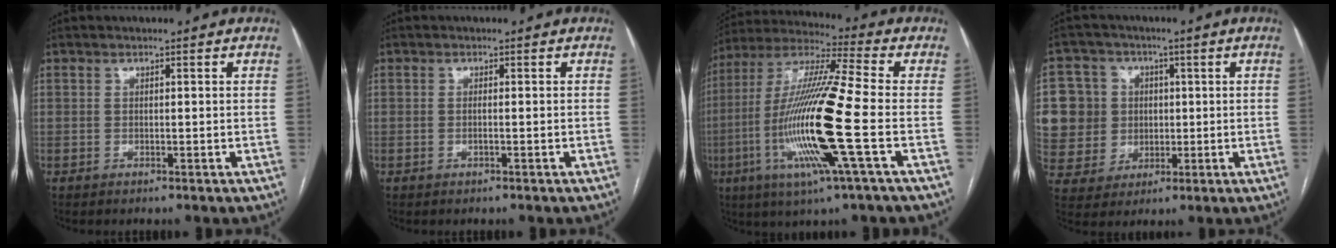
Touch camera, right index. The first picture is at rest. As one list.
[{"total": 0.8, "force": [-0.2, 0.0, 0.8], "torque": [-0.015, -0.001, 0.000]}, {"total": 19.2, "force": [-4.7, -0.1, 18.6], "torque": [-0.384, -0.016, -0.098]}, {"total": 12.9, "force": [1.8, 12.4, 2.9], "torque": [-0.089, 0.045, 0.050]}]